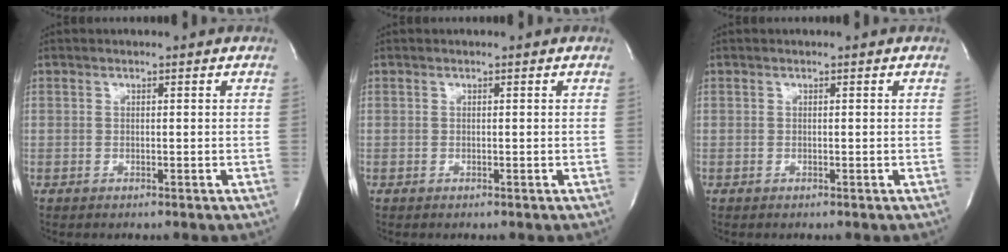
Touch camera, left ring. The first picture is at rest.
{"total": 0.0}
{"total": 0.0}